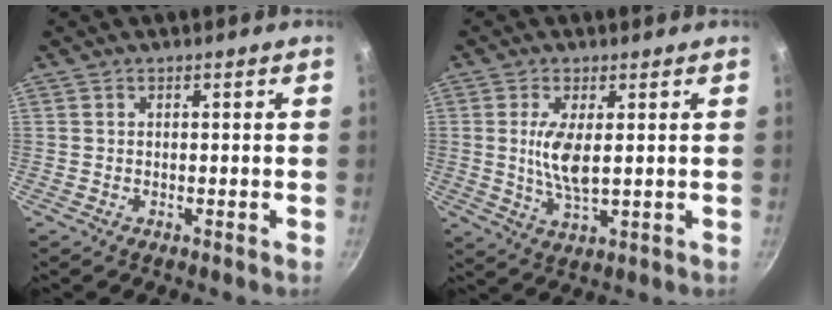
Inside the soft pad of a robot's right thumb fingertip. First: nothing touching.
{"total": 6.9, "force": [1.0, 2.4, 6.4], "torque": [-0.130, -0.010, 0.023]}